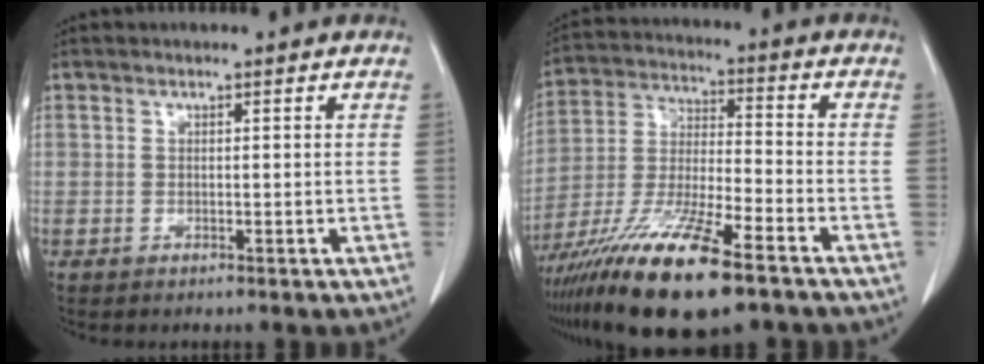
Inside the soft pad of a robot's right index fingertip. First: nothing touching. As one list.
[{"total": 18.0, "force": [-11.6, 2.7, 13.5], "torque": [-0.269, -0.039, -0.212]}]